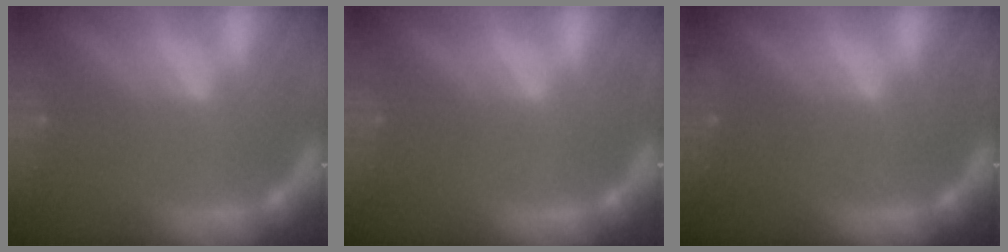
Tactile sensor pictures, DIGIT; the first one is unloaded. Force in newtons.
{"total": 0.0}
{"total": 0.9}